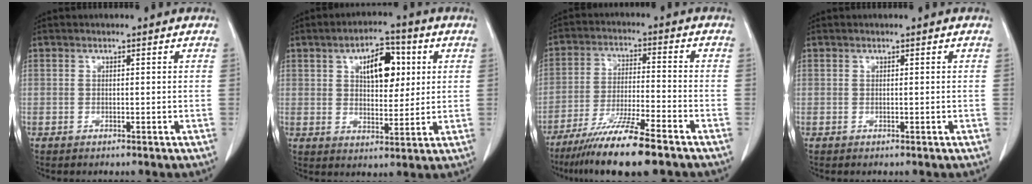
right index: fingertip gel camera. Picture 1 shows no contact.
{"total": 8.8, "force": [2.8, 4.3, 7.1], "torque": [-0.110, 0.015, 0.047]}
{"total": 12.1, "force": [-8.8, 0.2, 8.3], "torque": [-0.148, -0.035, -0.154]}
{"total": 0.0}